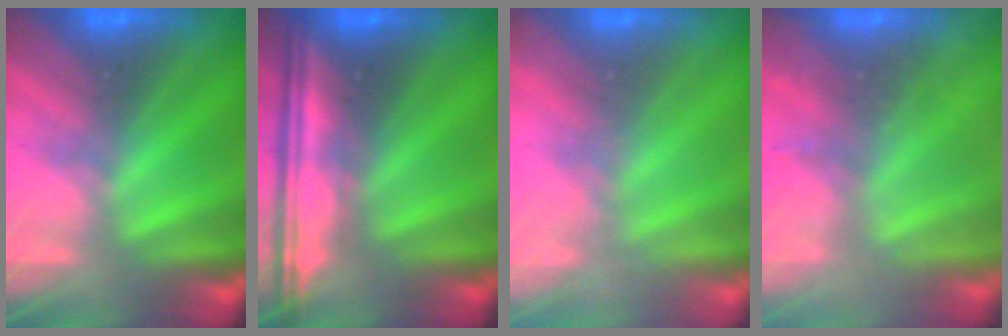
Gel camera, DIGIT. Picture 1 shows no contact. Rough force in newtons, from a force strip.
{"total": 6.7}
{"total": 2.0}
{"total": 2.2}